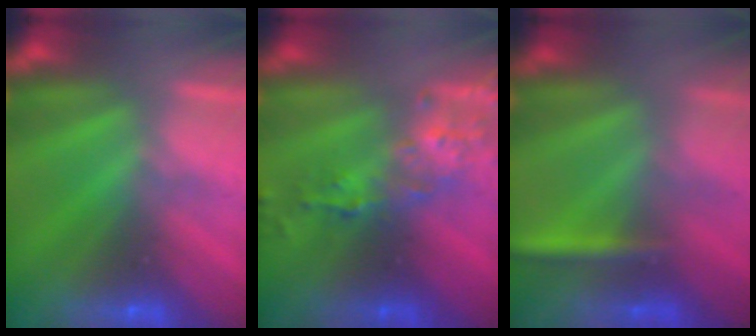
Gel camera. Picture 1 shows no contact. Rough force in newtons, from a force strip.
{"total": 6.7}
{"total": 2.9}